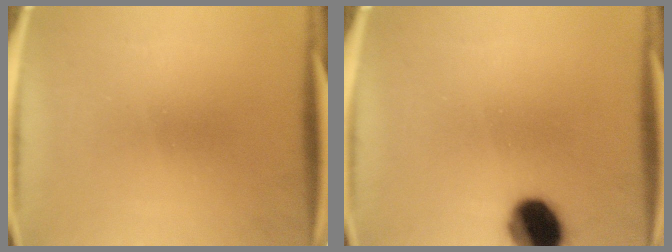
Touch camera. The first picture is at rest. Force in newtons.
{"total": 11.3}